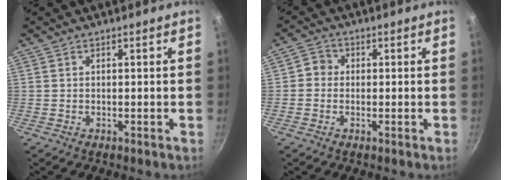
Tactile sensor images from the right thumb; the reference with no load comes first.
{"total": 2.7, "force": [-0.3, 2.5, 0.9], "torque": [-0.003, 0.004, -0.016]}